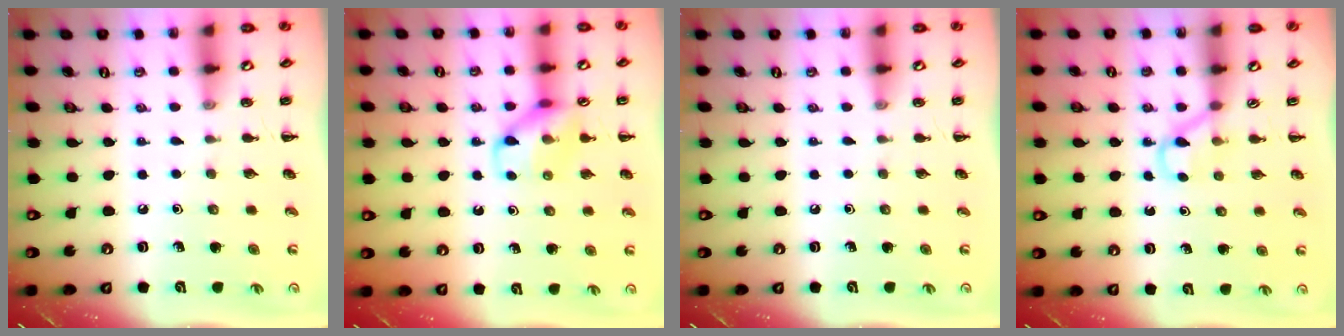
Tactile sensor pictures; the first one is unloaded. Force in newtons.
{"total": 12.3, "press": 12.2, "slide": 1.6}
{"total": 0.0}
{"total": 2.6, "press": 2.4, "slide": 0.9}